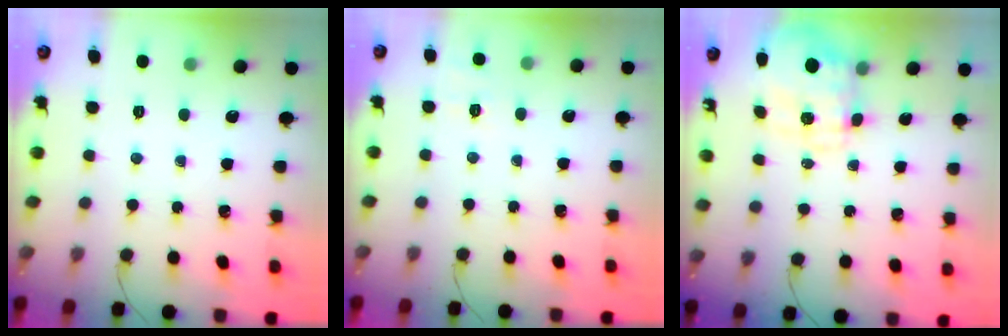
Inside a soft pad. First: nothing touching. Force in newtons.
{"total": 7.1, "press": 6.8, "slide": 2.0}
{"total": 9.1, "press": 9.1, "slide": 1.2}